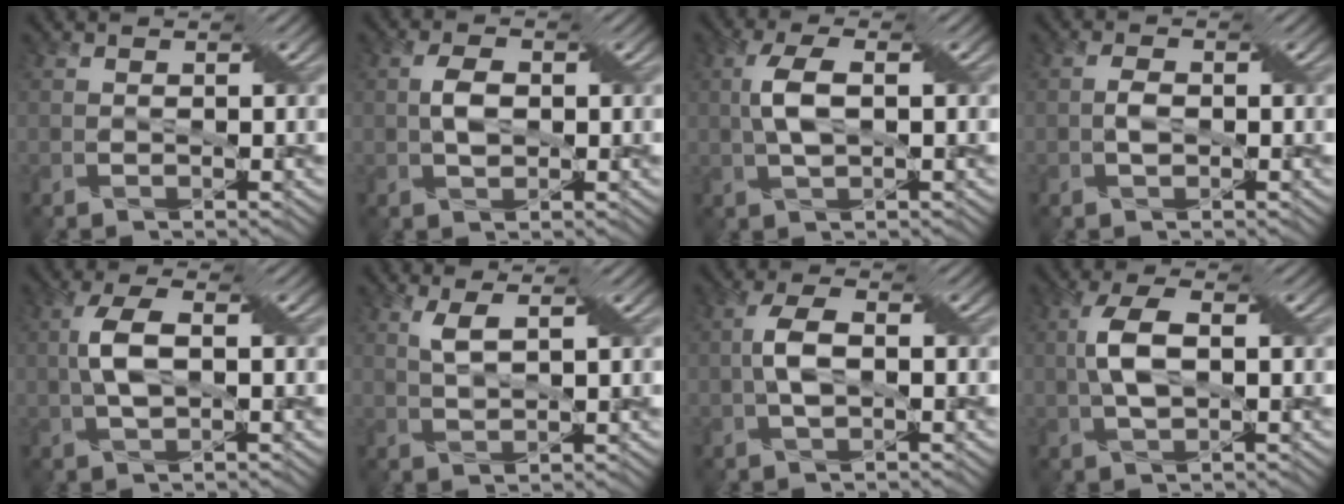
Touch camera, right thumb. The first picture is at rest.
{"total": 3.0, "force": [0.3, 1.6, 2.5], "torque": [-0.053, 0.002, 0.005]}
{"total": 4.5, "force": [0.5, 1.5, 4.2], "torque": [-0.097, 0.007, 0.009]}
{"total": 1.5, "force": [-0.3, 0.8, 1.3], "torque": [-0.026, 0.002, -0.007]}
{"total": 4.8, "force": [0.2, 1.9, 4.4], "torque": [-0.101, 0.008, 0.003]}
{"total": 2.7, "force": [1.6, 0.1, 2.2], "torque": [-0.054, 0.006, 0.030]}
{"total": 3.9, "force": [-0.3, 1.7, 3.5], "torque": [-0.080, 0.006, -0.007]}
{"total": 5.4, "force": [0.5, 2.3, 4.8], "torque": [-0.111, 0.009, 0.006]}